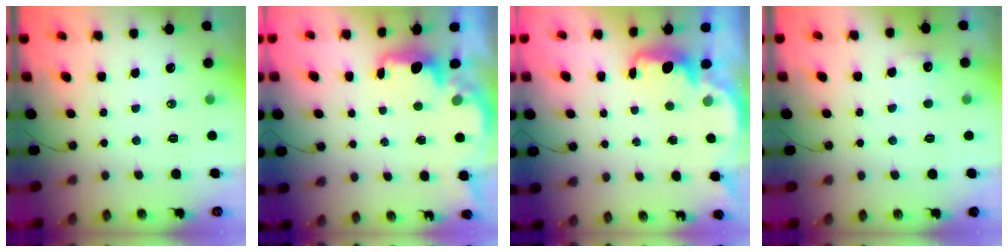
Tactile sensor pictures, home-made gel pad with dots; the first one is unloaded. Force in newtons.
{"total": 1.8, "press": 1.7, "slide": 0.6}
{"total": 1.8, "press": 1.6, "slide": 0.7}
{"total": 6.1, "press": 6.0, "slide": 1.0}